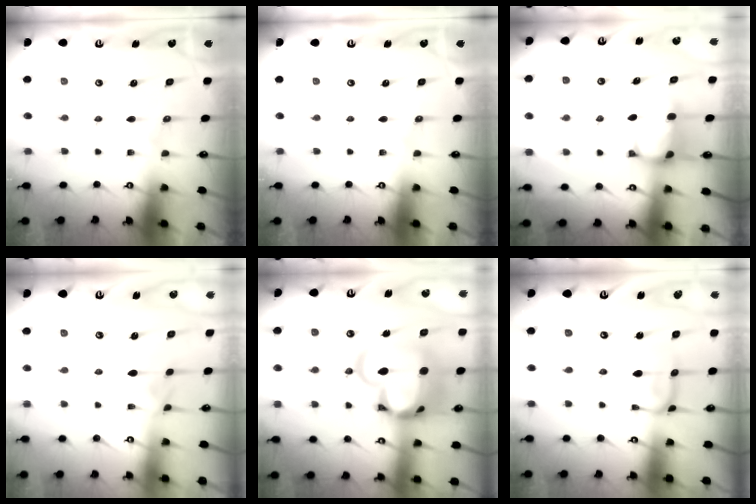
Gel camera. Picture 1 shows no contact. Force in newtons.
{"total": 0.0}
{"total": 1.2, "press": 0.9, "slide": 0.8}
{"total": 1.9, "press": 1.7, "slide": 0.7}
{"total": 13.8, "press": 13.7, "slide": 2.0}
{"total": 1.5, "press": 1.5, "slide": 0.5}